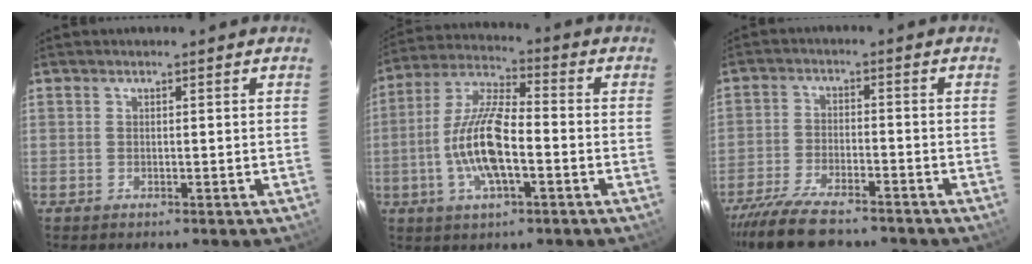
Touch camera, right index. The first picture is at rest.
{"total": 12.8, "force": [-3.3, 4.2, 11.6], "torque": [-0.244, 0.002, -0.066]}
{"total": 12.6, "force": [-10.7, 3.3, 5.8], "torque": [-0.134, -0.023, -0.184]}